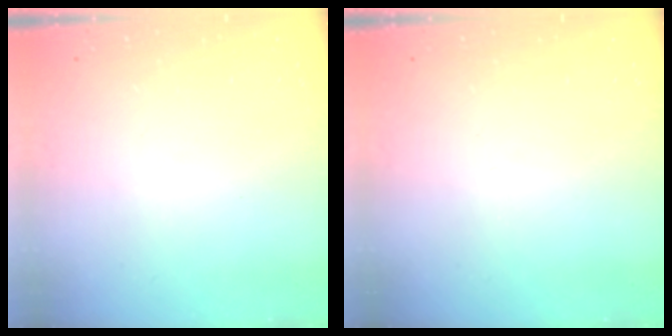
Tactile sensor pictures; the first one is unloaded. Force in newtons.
{"total": 0.0}